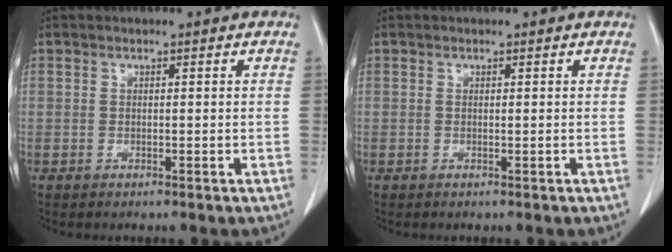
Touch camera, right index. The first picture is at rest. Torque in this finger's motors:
{"motor_torque": [0.11, -0.05, -0.02, 0.01]}